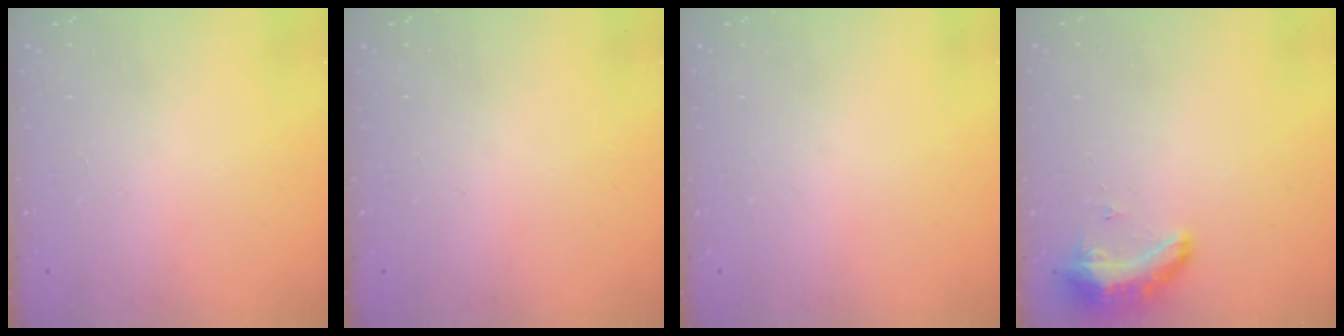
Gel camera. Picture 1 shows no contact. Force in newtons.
{"total": 0.0}
{"total": 0.0}
{"total": 16.2, "press": 11.0, "slide": 11.9}